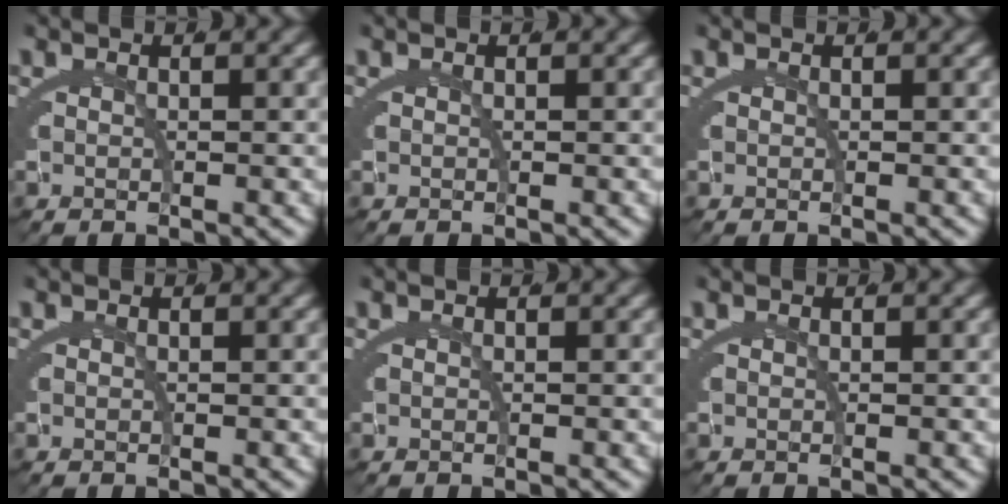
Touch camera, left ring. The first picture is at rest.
{"total": 0.0}
{"total": 0.0}
{"total": 0.0}
{"total": 0.0}
{"total": 0.0}